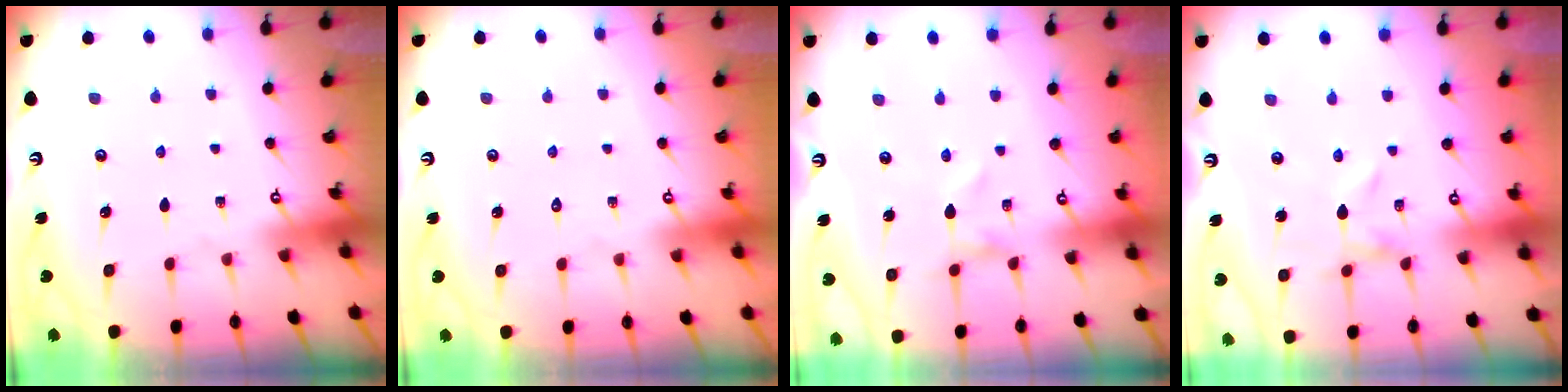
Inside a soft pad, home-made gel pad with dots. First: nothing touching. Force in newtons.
{"total": 1.6, "press": 1.6, "slide": 0.1}
{"total": 0.0}
{"total": 0.0}